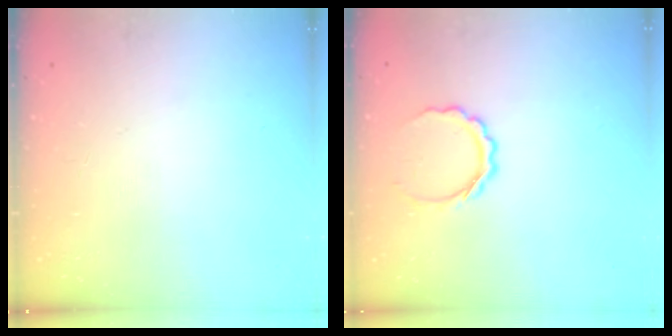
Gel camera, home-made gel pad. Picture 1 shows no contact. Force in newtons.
{"total": 6.1, "press": 6.0, "slide": 1.2}